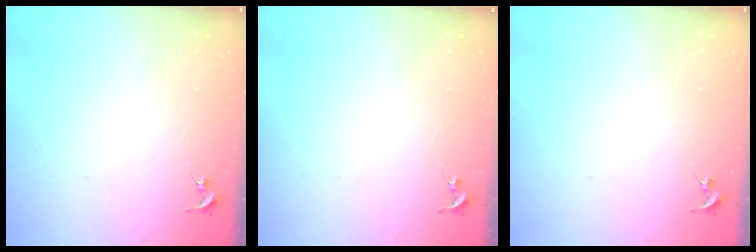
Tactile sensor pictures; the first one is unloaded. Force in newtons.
{"total": 0.0}
{"total": 0.0}